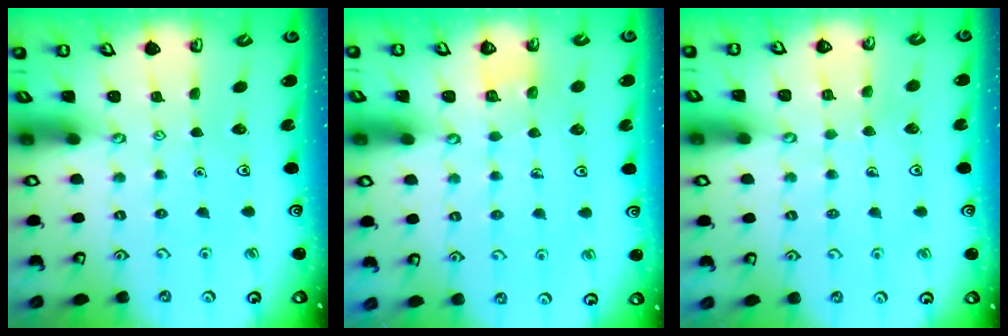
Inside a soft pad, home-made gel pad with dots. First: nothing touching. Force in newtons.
{"total": 2.8, "press": 2.8, "slide": 0.1}
{"total": 4.9, "press": 4.9, "slide": 0.4}